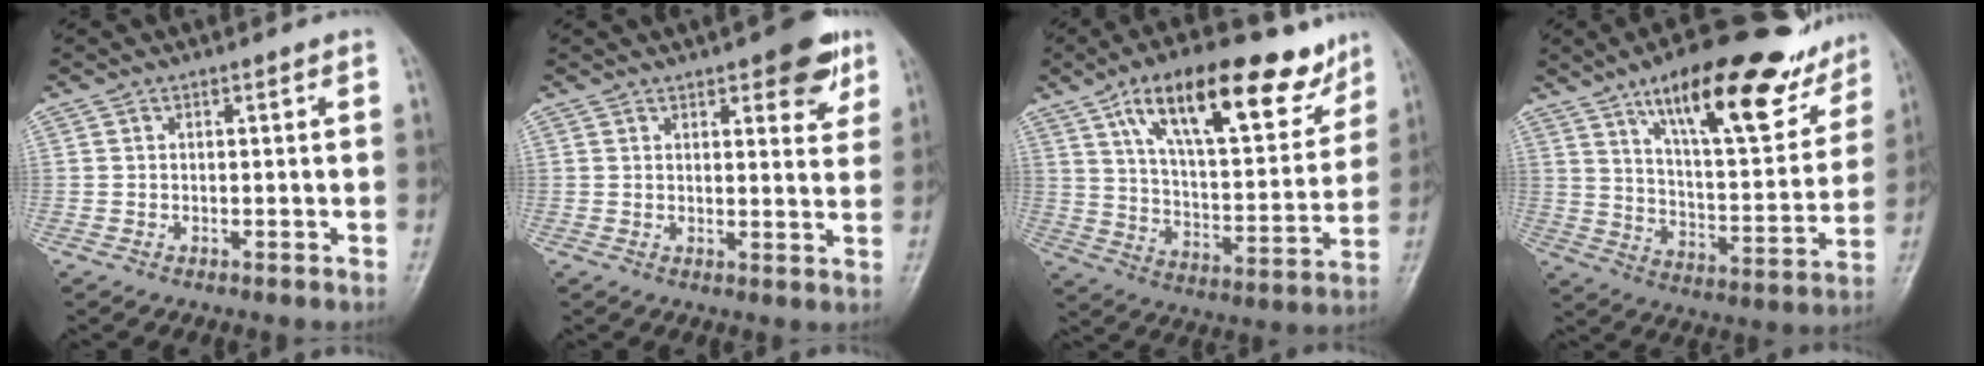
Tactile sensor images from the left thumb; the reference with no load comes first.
{"total": 8.3, "force": [4.8, 3.1, 6.0], "torque": [-0.052, -0.020, 0.057]}
{"total": 23.9, "force": [13.8, 9.4, 17.1], "torque": [-0.223, -0.036, 0.226]}
{"total": 24.5, "force": [15.5, 8.1, 17.2], "torque": [-0.206, -0.049, 0.241]}